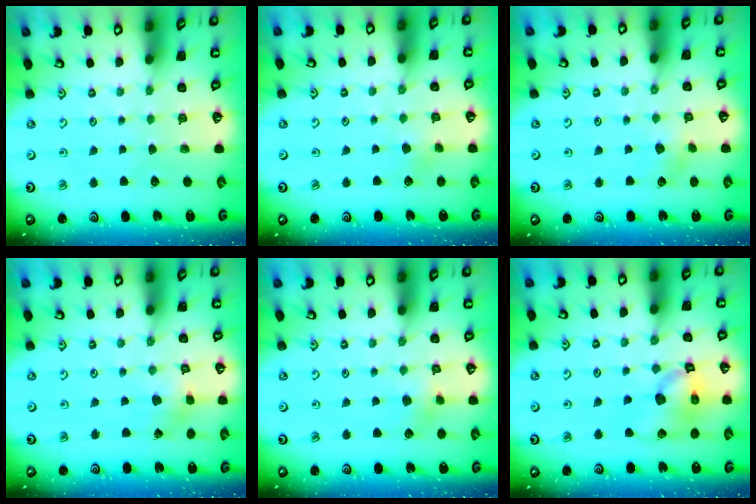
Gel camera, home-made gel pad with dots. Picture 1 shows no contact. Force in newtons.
{"total": 1.9, "press": 1.9, "slide": 0.2}
{"total": 1.8, "press": 1.8, "slide": 0.3}
{"total": 2.6, "press": 2.6, "slide": 0.2}
{"total": 3.9, "press": 3.8, "slide": 0.8}
{"total": 15.3, "press": 15.1, "slide": 2.1}